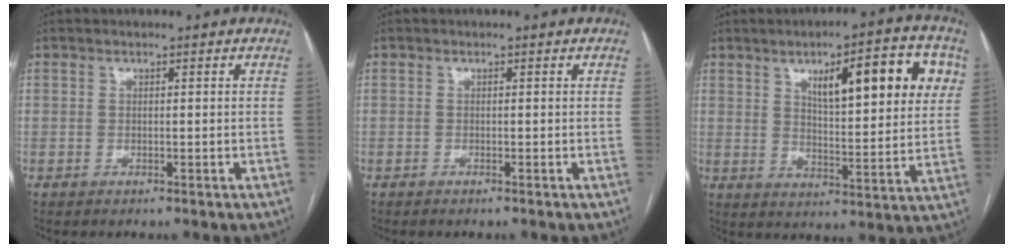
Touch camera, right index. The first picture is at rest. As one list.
[{"total": 0.0}, {"total": 15.4, "force": [6.2, 3.8, 13.6], "torque": [-0.183, 0.015, 0.089]}]